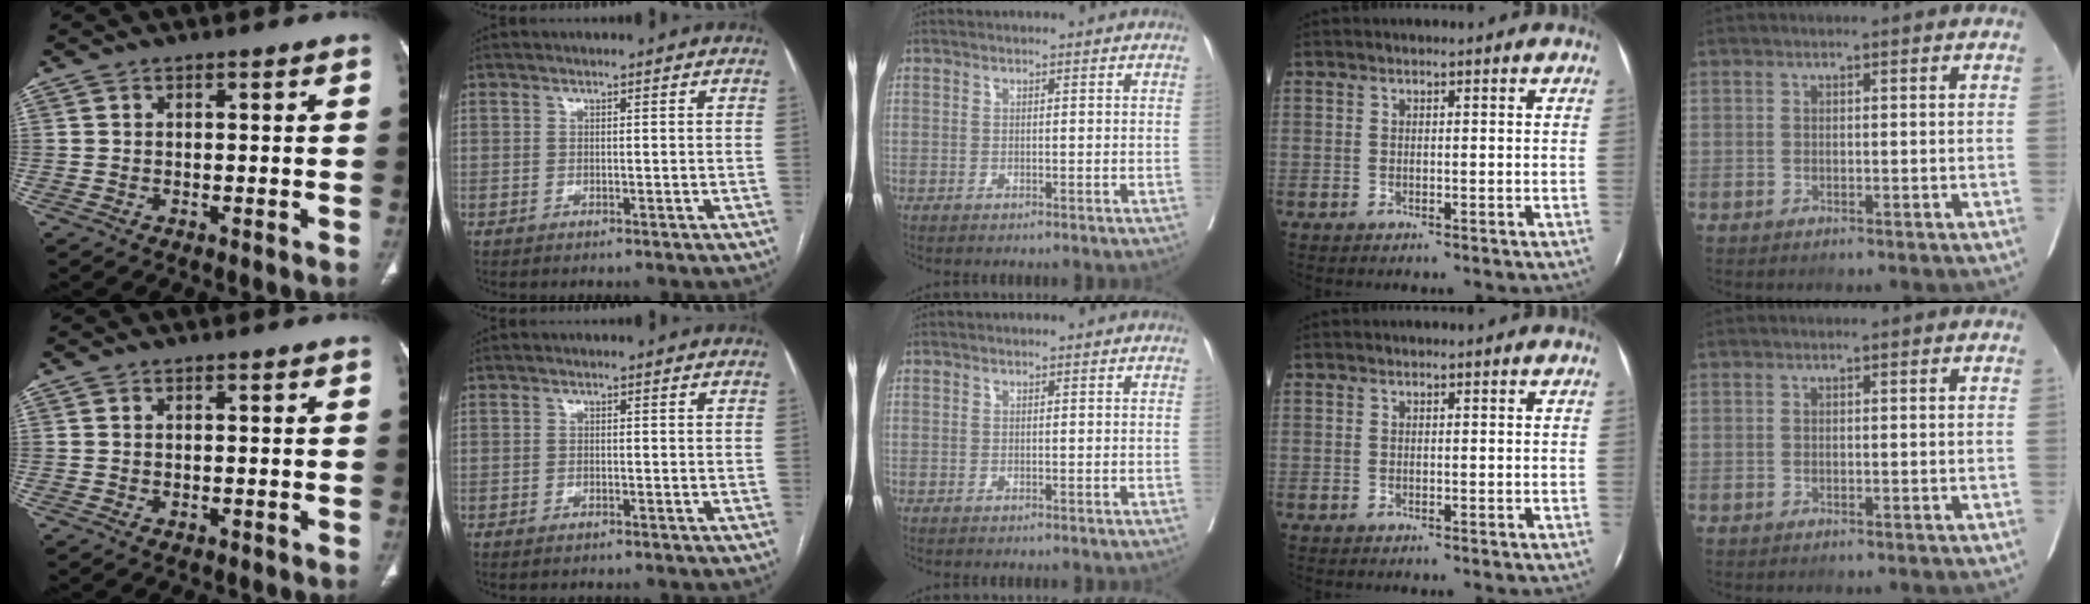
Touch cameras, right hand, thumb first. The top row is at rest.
{"thumb": {"total": 0.7, "force": [-0.2, 0.4, 0.6], "torque": [-0.017, -0.001, 0.000]}, "index": {"total": 0.9, "force": [-0.8, 0.2, 0.4], "torque": [-0.008, -0.001, -0.010]}}